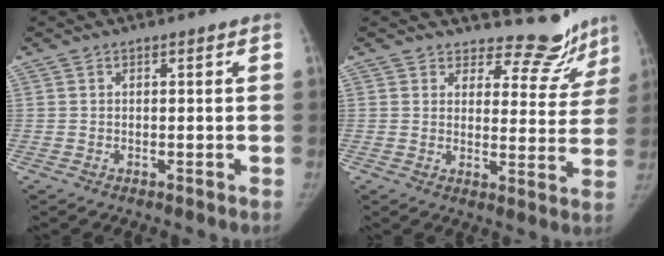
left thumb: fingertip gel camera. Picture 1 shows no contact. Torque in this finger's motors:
{"motor_torque": [-0.14, -0.15, -0.15, -0.15, -0.06]}